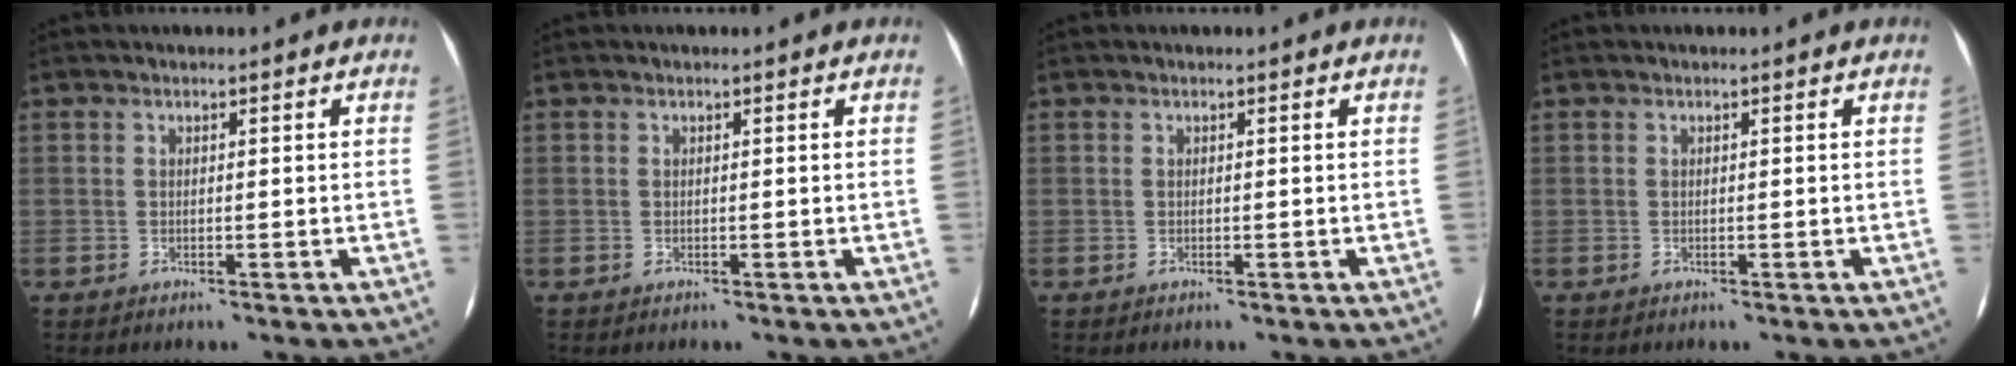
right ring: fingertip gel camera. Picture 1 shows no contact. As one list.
[{"total": 0.0}, {"total": 0.0}, {"total": 0.0}]